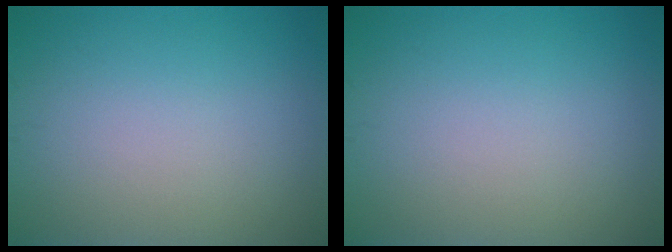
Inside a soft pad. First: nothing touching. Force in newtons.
{"total": 0.0}